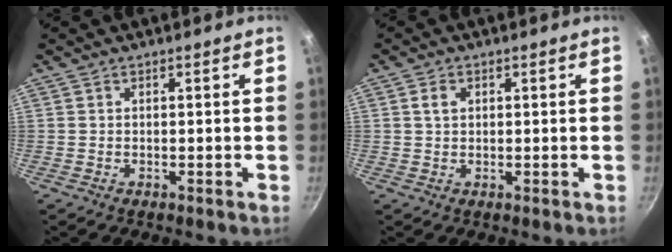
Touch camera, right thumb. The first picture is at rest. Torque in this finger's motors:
{"motor_torque": [0.12, 1.03, 0.37, 0.08, 0.02]}